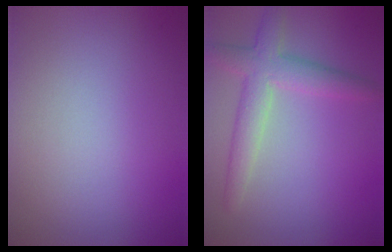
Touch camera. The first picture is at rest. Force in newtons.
{"total": 4.0, "press": 4.0, "slide": 0.3}